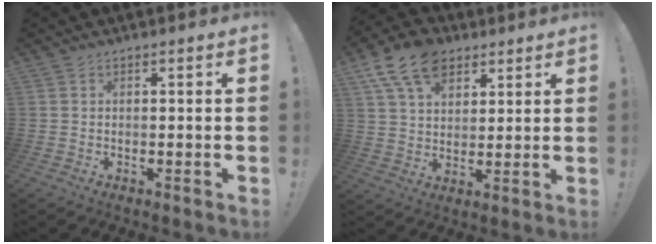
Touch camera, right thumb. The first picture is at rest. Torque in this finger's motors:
{"motor_torque": [-0.04, 0.48, 0.32, -0.06, 0.15]}